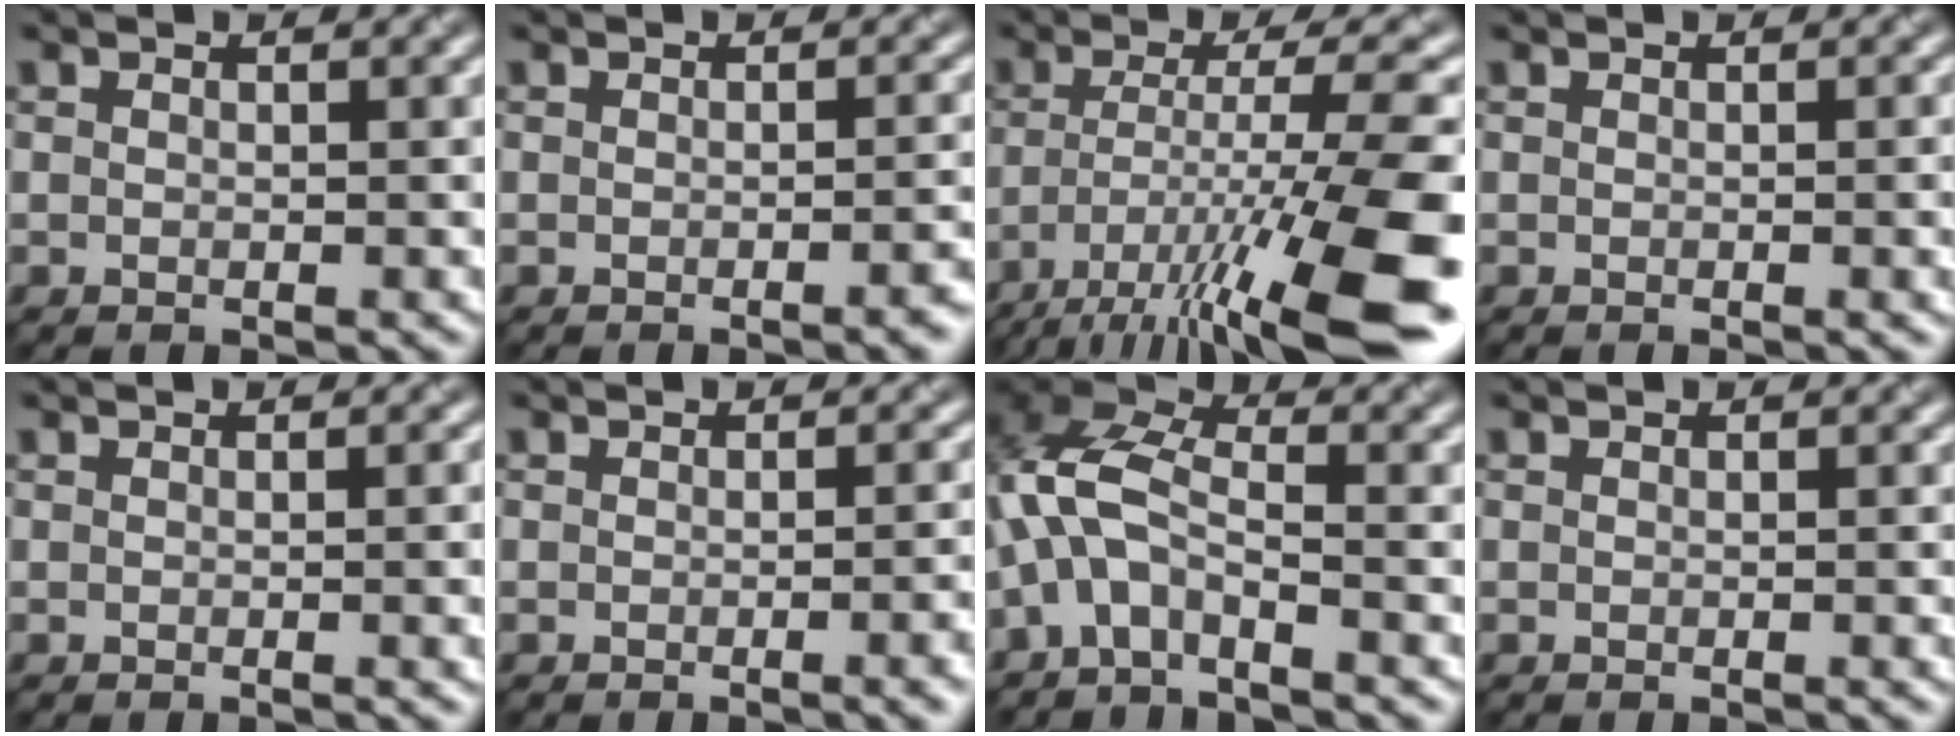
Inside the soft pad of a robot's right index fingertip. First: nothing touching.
{"total": 2.1, "force": [-0.8, 0.6, 1.9], "torque": [-0.012, 0.003, -0.015]}
{"total": 13.6, "force": [-7.1, 2.3, 11.4], "torque": [-0.187, -0.003, -0.115]}
{"total": 2.1, "force": [-0.2, 0.6, 2.0], "torque": [-0.017, 0.001, -0.009]}
{"total": 2.7, "force": [-0.2, 0.9, 2.6], "torque": [-0.020, 0.003, -0.008]}
{"total": 3.7, "force": [-0.9, 1.2, 3.4], "torque": [-0.024, 0.000, -0.011]}
{"total": 5.7, "force": [-1.6, 3.0, 4.6], "torque": [-0.103, 0.019, -0.046]}
{"total": 0.9, "force": [-0.2, 0.3, 0.8], "torque": [-0.005, -0.001, -0.007]}